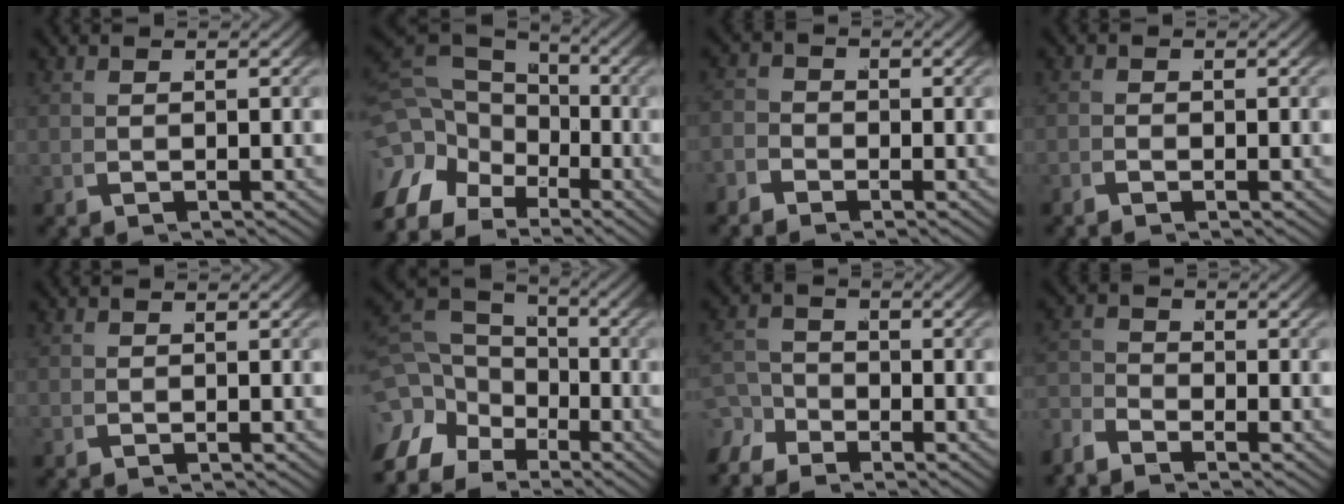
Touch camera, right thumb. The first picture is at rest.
{"total": 8.8, "force": [-0.6, 6.7, 5.6], "torque": [-0.094, -0.016, -0.003]}
{"total": 1.7, "force": [-1.3, 1.1, 0.1], "torque": [0.008, -0.005, -0.028]}
{"total": 0.5, "force": [-0.5, 0.0, -0.1], "torque": [0.008, 0.000, -0.017]}
{"total": 0.0}
{"total": 8.0, "force": [-1.3, 6.1, 5.0], "torque": [-0.075, -0.019, -0.017]}
{"total": 2.3, "force": [-1.7, 1.5, 0.7], "torque": [-0.002, -0.009, -0.033]}
{"total": 1.7, "force": [-1.7, 0.3, 0.3], "torque": [0.006, -0.004, -0.040]}